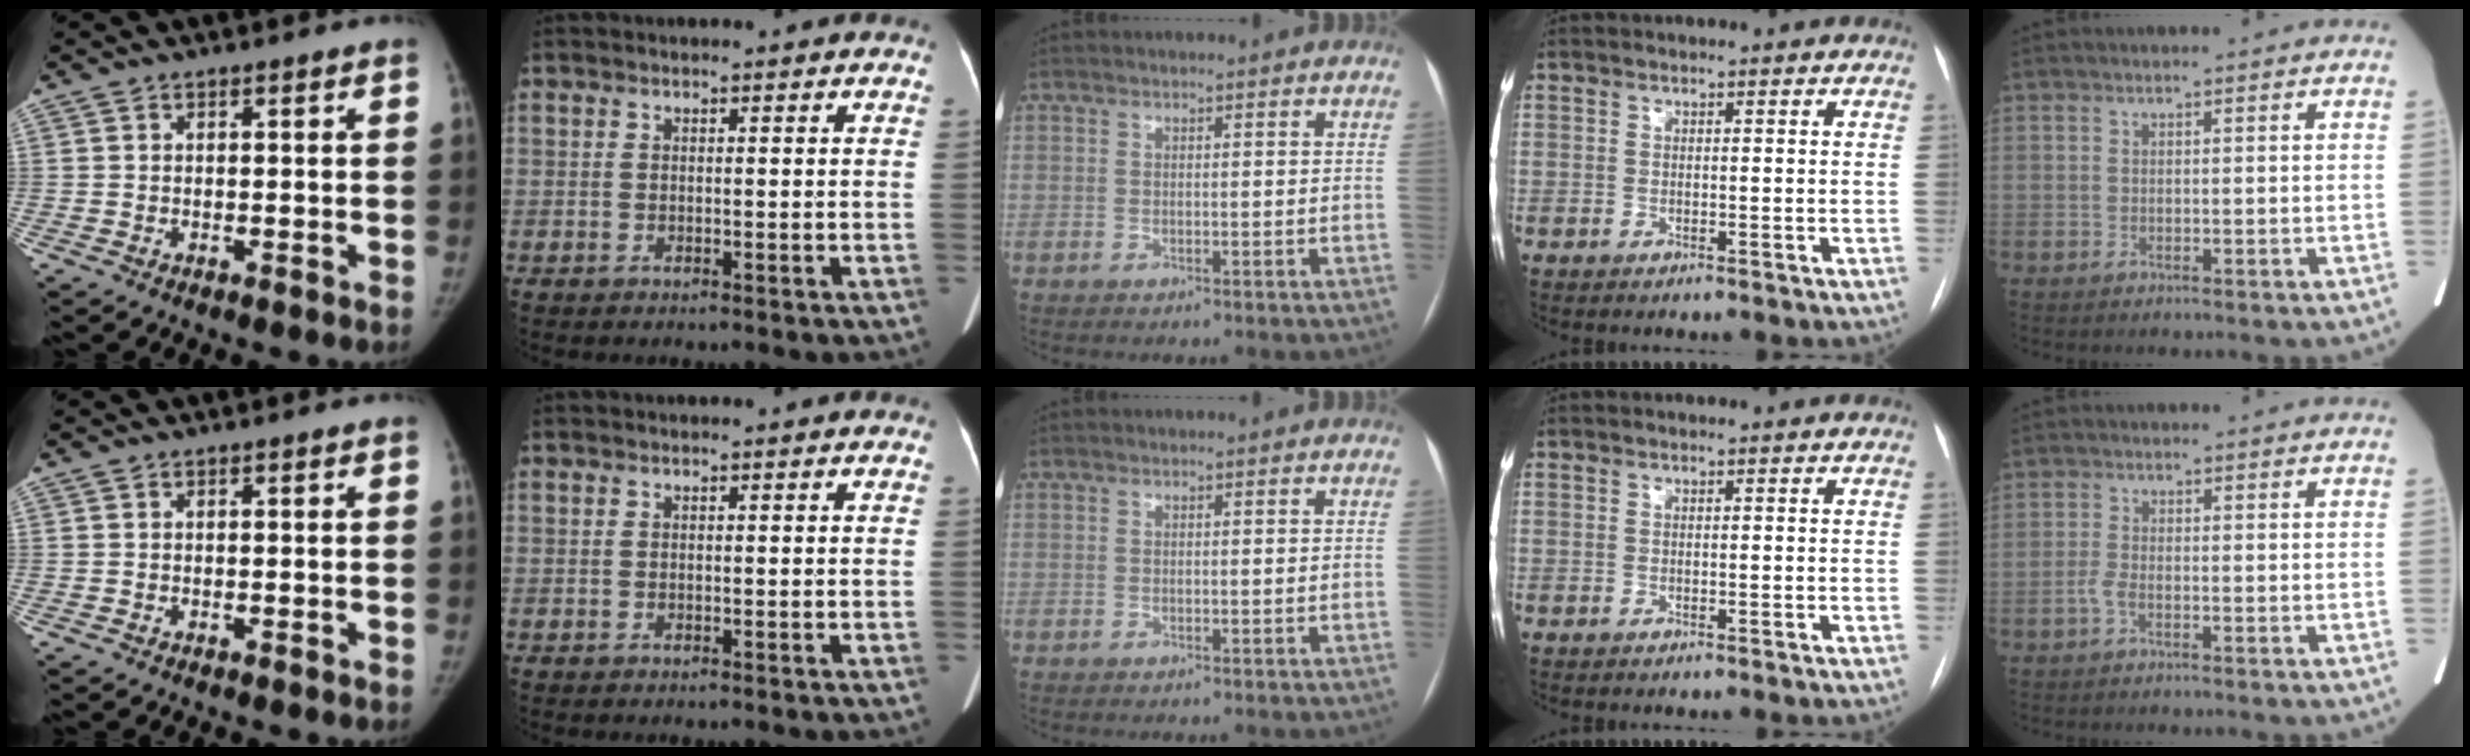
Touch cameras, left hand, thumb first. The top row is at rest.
{"little": {"total": 1.5, "force": [-0.8, 0.4, 1.2], "torque": [-0.030, -0.001, -0.019]}}